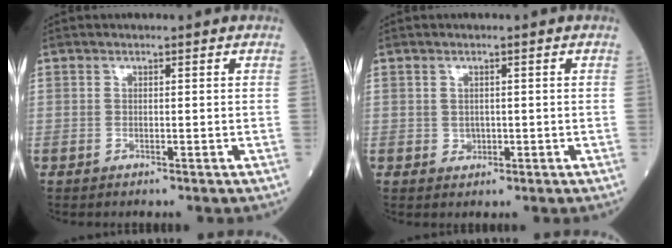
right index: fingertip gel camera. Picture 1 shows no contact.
{"total": 1.1, "force": [0.0, 1.0, 0.4], "torque": [-0.008, 0.002, 0.005]}